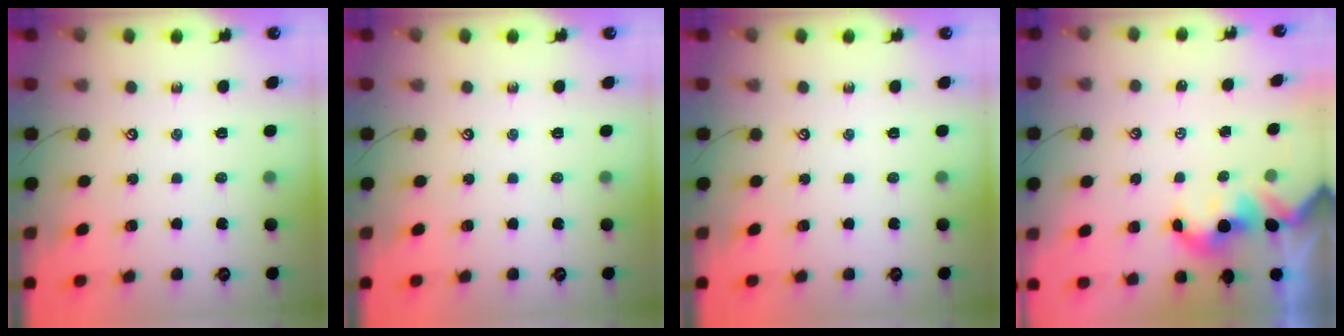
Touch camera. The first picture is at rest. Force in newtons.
{"total": 0.0}
{"total": 0.0}
{"total": 1.7, "press": 1.6, "slide": 0.2}